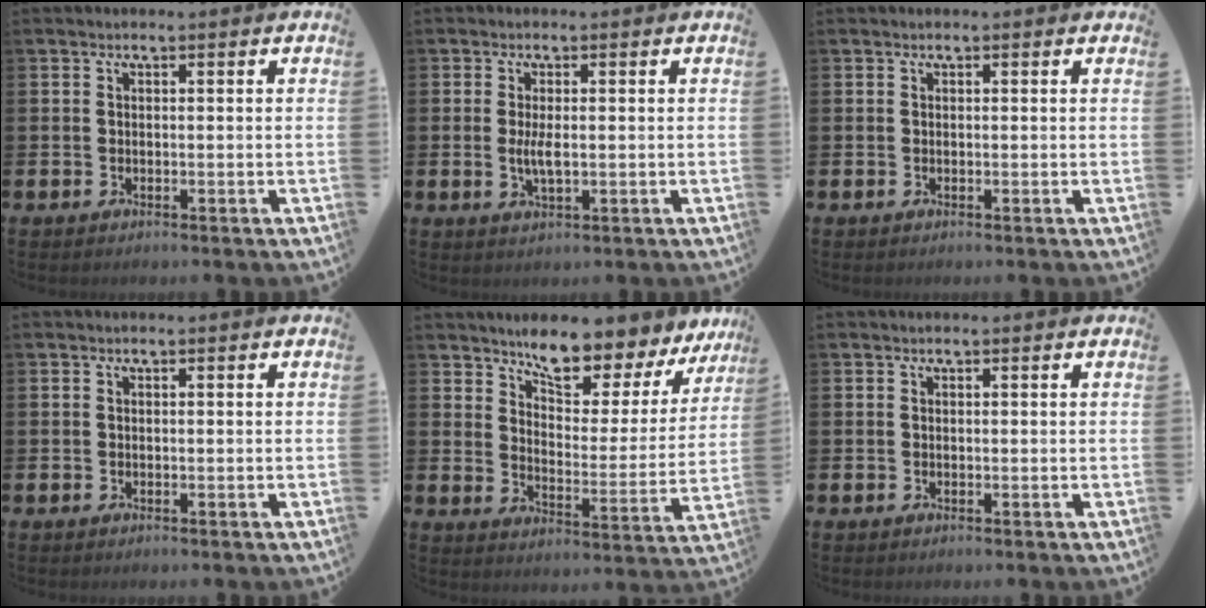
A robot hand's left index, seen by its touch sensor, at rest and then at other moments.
{"total": 2.9, "force": [0.1, 1.1, 2.6], "torque": [-0.049, 0.001, 0.000]}
{"total": 0.0}
{"total": 0.0}
{"total": 9.3, "force": [8.7, 1.9, 2.8], "torque": [-0.073, -0.065, 0.151]}
{"total": 0.0}